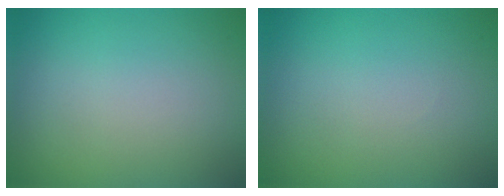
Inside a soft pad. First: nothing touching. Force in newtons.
{"total": 0.0}